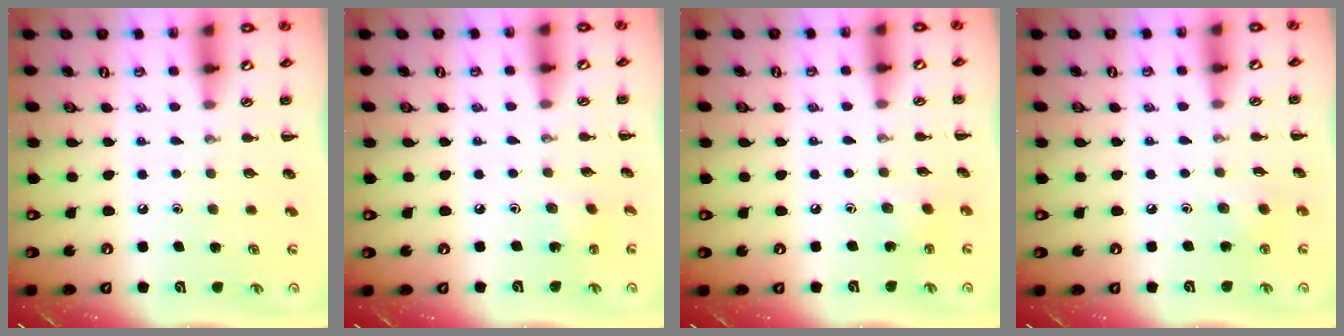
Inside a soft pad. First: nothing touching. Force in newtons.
{"total": 1.4, "press": 1.2, "slide": 0.6}
{"total": 2.4, "press": 2.3, "slide": 0.7}
{"total": 2.4, "press": 2.2, "slide": 0.9}